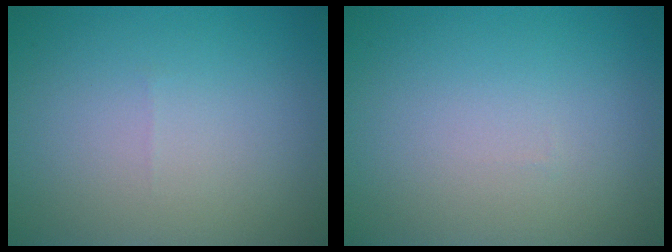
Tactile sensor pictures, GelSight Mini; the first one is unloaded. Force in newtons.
{"total": 0.0}